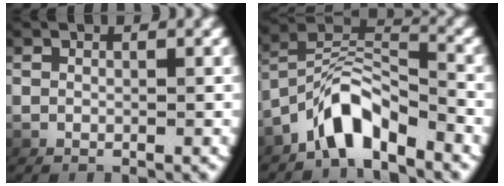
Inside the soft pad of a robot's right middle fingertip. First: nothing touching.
{"total": 5.1, "force": [-2.6, 2.9, 3.3], "torque": [-0.076, -0.006, -0.041]}